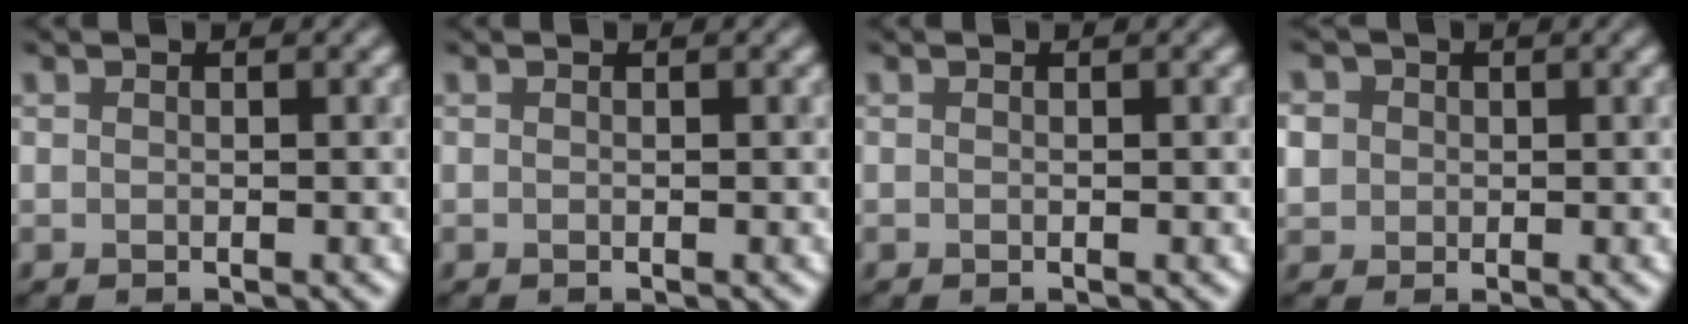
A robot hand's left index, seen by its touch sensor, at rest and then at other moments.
{"total": 0.0}
{"total": 0.0}
{"total": 4.7, "force": [0.6, 4.3, 1.6], "torque": [-0.044, 0.030, -0.009]}